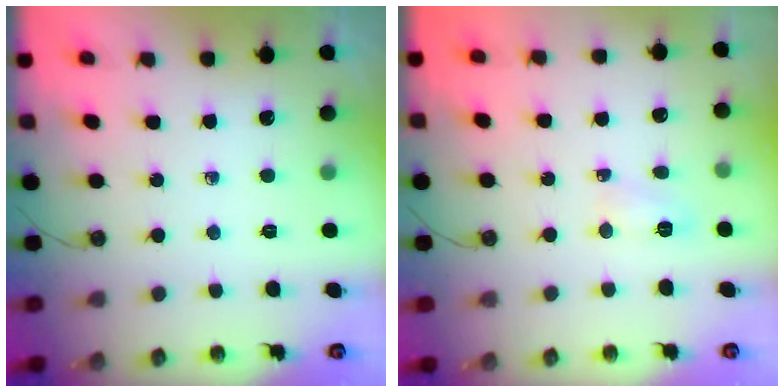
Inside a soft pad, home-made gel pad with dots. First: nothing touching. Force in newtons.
{"total": 3.7, "press": 3.7, "slide": 0.7}